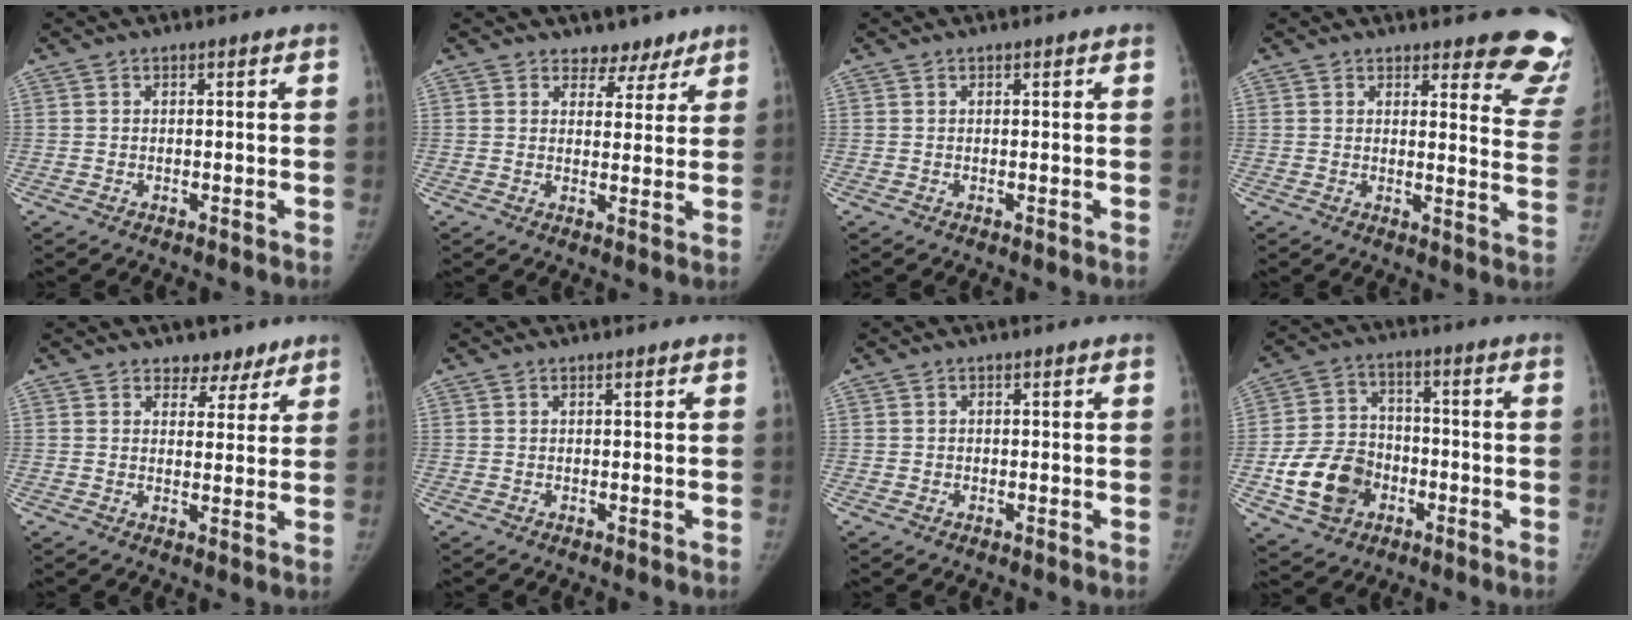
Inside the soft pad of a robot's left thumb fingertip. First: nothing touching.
{"total": 4.6, "force": [3.6, 2.8, 0.5], "torque": [0.029, -0.022, 0.050]}
{"total": 0.0}
{"total": 12.0, "force": [10.7, 3.2, 4.4], "torque": [-0.002, -0.098, 0.094]}
{"total": 4.5, "force": [3.4, 2.9, 0.9], "torque": [0.024, -0.019, 0.050]}
{"total": 0.0}
{"total": 0.6, "force": [-0.2, 0.6, -0.1], "torque": [0.006, 0.004, -0.003]}
{"total": 13.0, "force": [-4.5, 10.3, 6.6], "torque": [-0.094, 0.023, -0.076]}